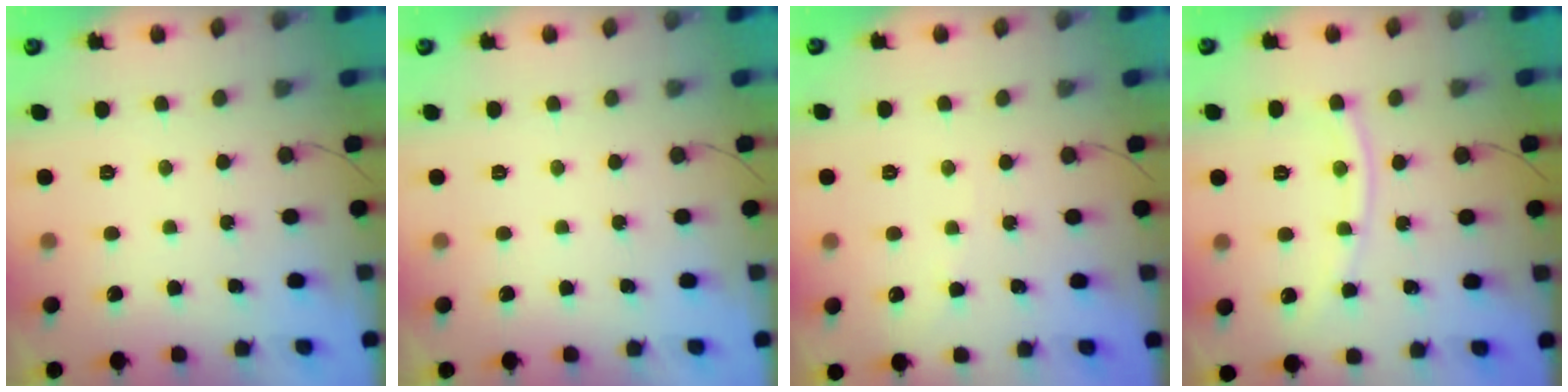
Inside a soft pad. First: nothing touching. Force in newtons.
{"total": 0.0}
{"total": 2.5, "press": 2.5, "slide": 0.4}
{"total": 9.9, "press": 9.8, "slide": 1.1}